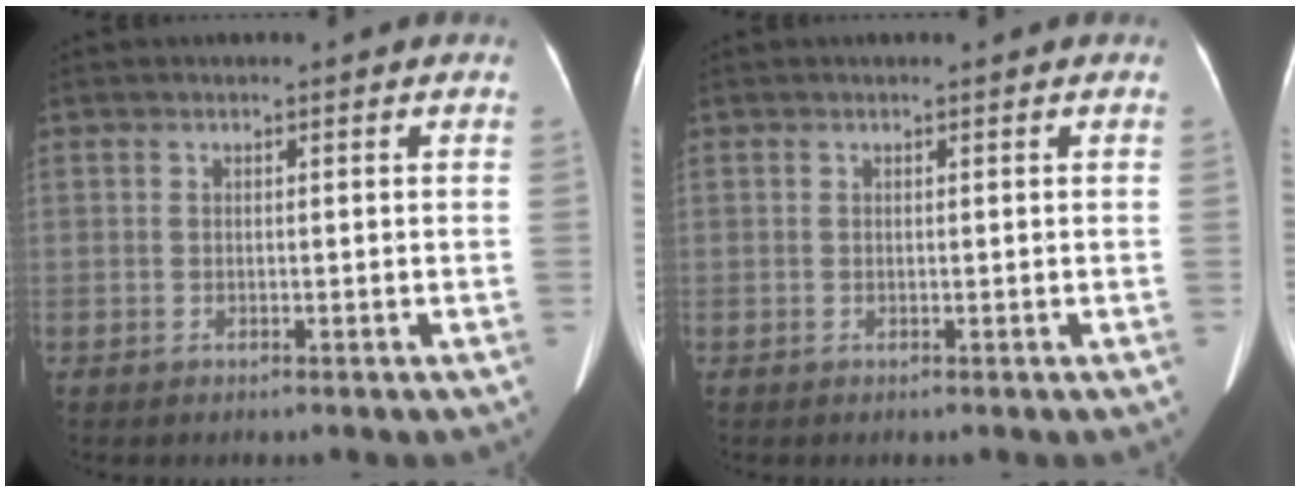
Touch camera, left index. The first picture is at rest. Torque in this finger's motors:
{"motor_torque": [0.06, -0.01, -0.02, 0.02]}